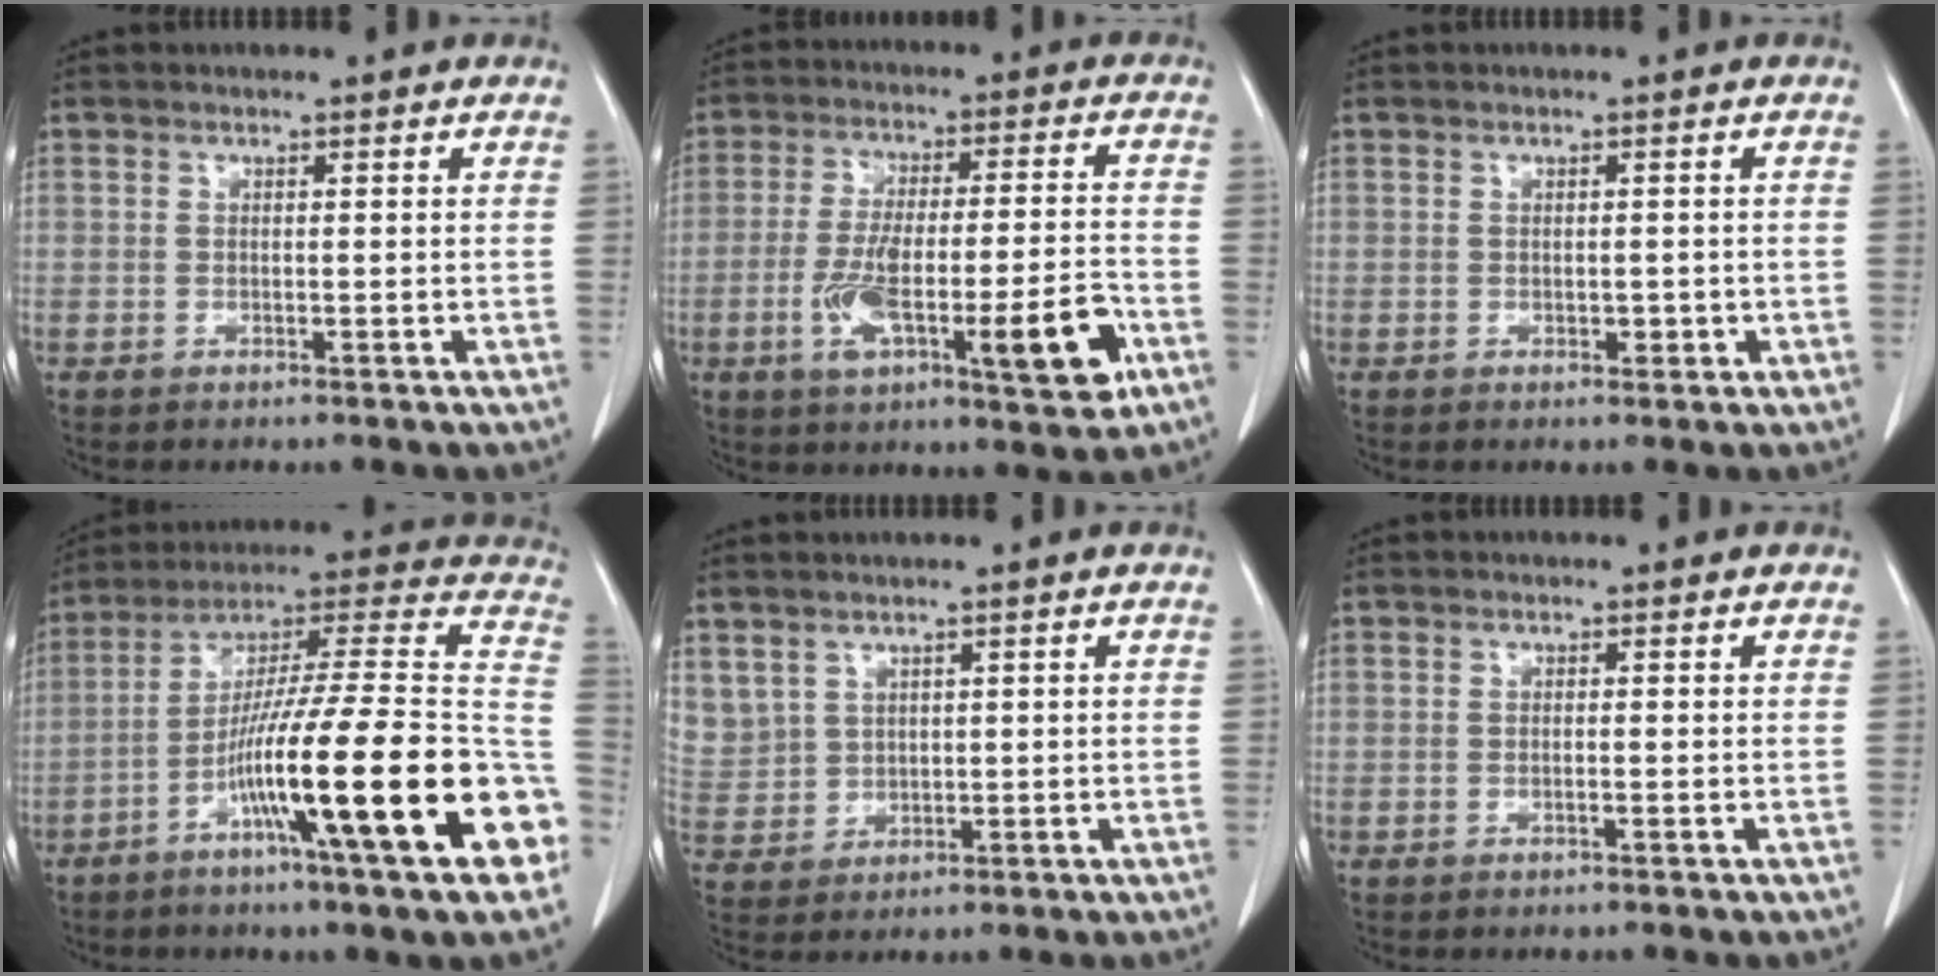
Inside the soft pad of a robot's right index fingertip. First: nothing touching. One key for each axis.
{"total": 15.8, "fx": -5.6, "fy": 2.7, "fz": 14.6, "tx": -0.226, "ty": 0.006, "tz": -0.080}
{"total": 1.5, "fx": -0.3, "fy": 1.0, "fz": 1.1, "tx": -0.014, "ty": 0.002, "tz": 0.000}
{"total": 28.0, "fx": -10.0, "fy": 1.0, "fz": 26.2, "tx": -0.329, "ty": -0.012, "tz": -0.170}
{"total": 9.0, "fx": 4.3, "fy": 7.3, "fz": 3.0, "tx": -0.102, "ty": 0.019, "tz": 0.110}
{"total": 0.0}